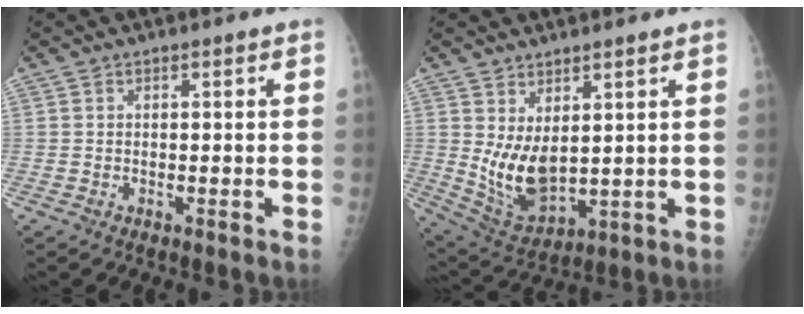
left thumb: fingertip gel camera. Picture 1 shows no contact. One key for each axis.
{"total": 9.8, "fx": 2.6, "fy": 4.9, "fz": 8.1, "tx": -0.136, "ty": -0.033, "tz": 0.067}